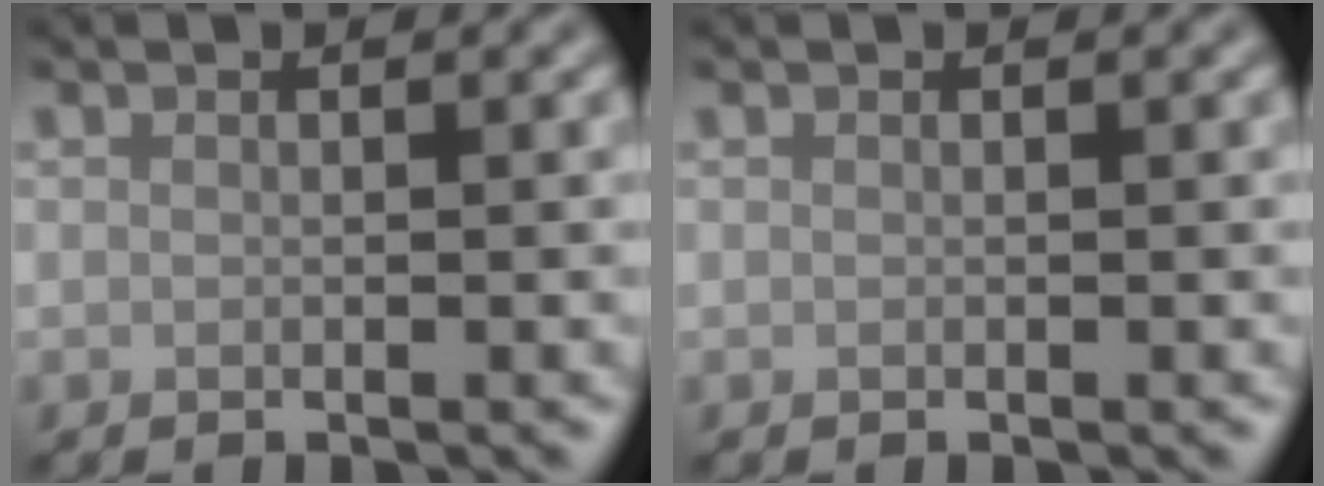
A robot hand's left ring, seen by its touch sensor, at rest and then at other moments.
{"total": 0.0}